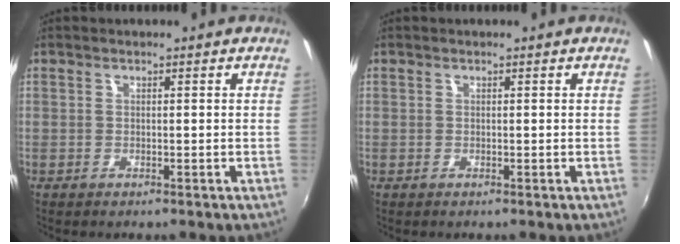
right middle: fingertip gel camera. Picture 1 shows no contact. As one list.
[{"total": 0.0}]